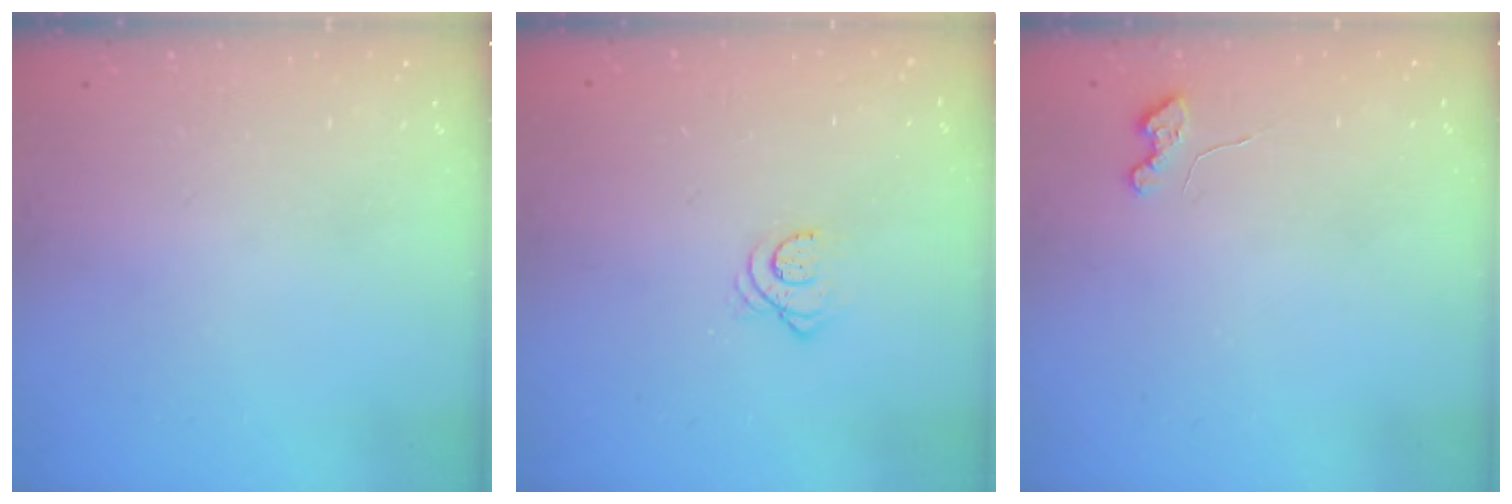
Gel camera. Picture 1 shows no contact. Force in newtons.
{"total": 4.1, "press": 4.1, "slide": 0.4}
{"total": 3.6, "press": 3.6, "slide": 0.4}